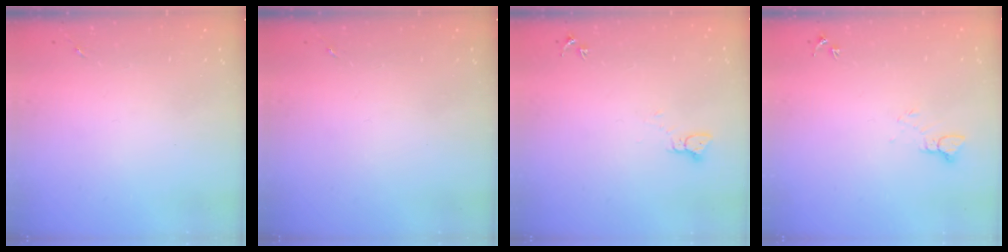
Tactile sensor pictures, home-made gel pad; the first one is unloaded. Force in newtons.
{"total": 0.0}
{"total": 2.2, "press": 2.2, "slide": 0.2}
{"total": 4.5, "press": 4.5, "slide": 0.3}